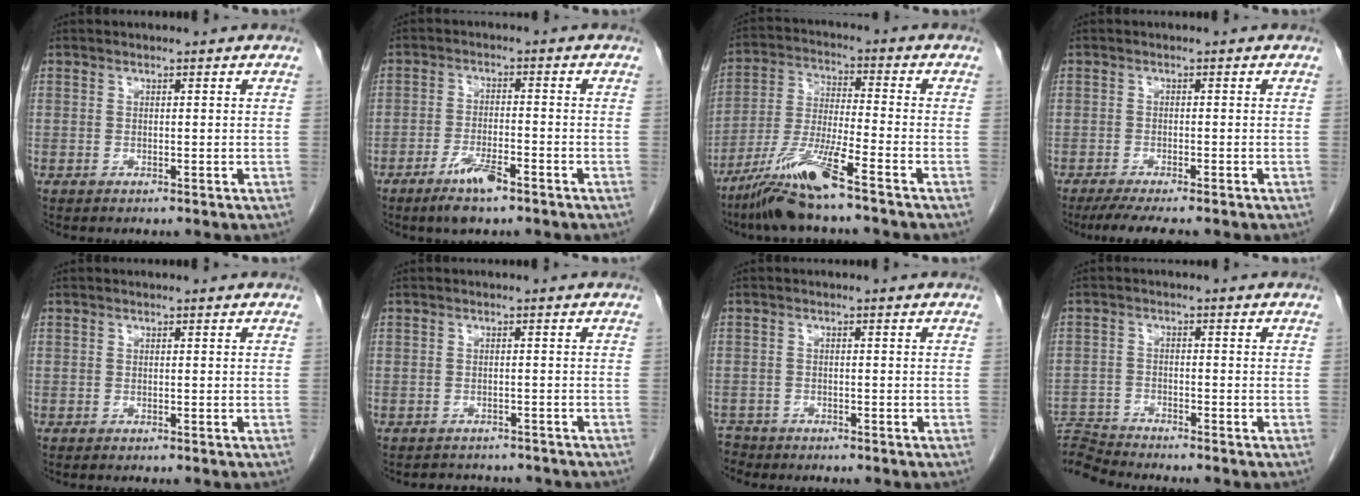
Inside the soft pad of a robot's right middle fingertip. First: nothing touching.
{"total": 5.5, "force": [-3.7, 0.9, 4.0], "torque": [-0.080, -0.006, -0.067]}
{"total": 11.1, "force": [-7.7, -0.4, 7.9], "torque": [-0.165, -0.027, -0.149]}
{"total": 6.0, "force": [-4.9, 0.3, 3.4], "torque": [-0.051, -0.015, -0.077]}
{"total": 0.0}
{"total": 5.5, "force": [-5.1, 1.9, 1.0], "torque": [-0.016, 0.000, -0.058]}
{"total": 2.6, "force": [-2.5, 0.6, -0.5], "torque": [0.008, -0.007, -0.047]}
{"total": 5.6, "force": [-5.4, -1.5, -0.6], "torque": [0.006, -0.002, -0.102]}